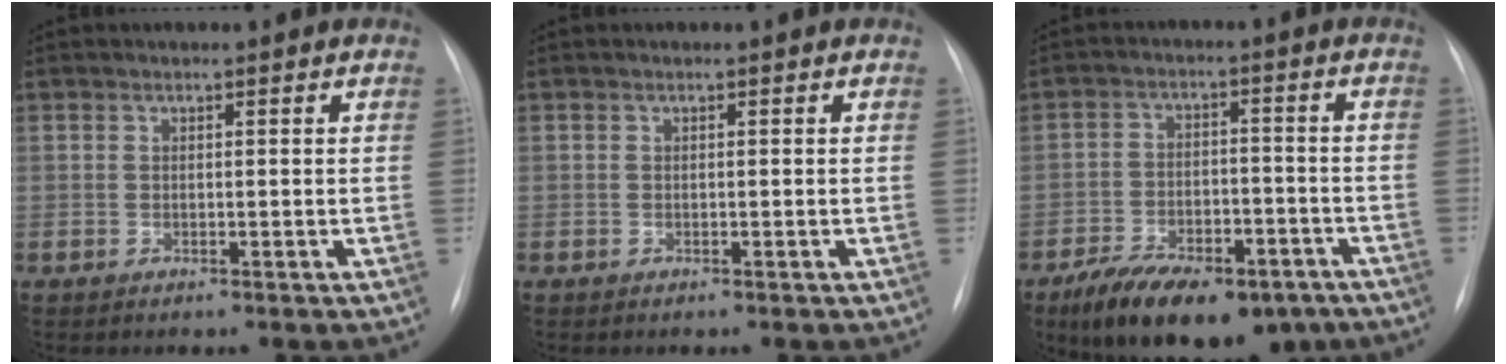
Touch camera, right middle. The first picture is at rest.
{"total": 0.0}
{"total": 16.3, "force": [-11.2, 7.4, 9.2], "torque": [-0.147, 0.004, -0.173]}